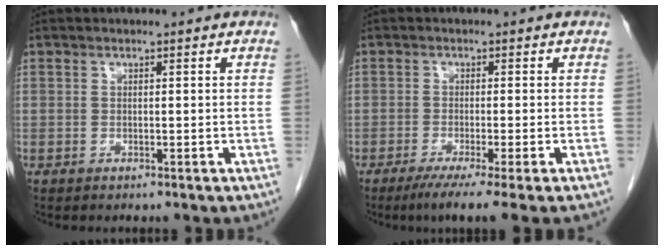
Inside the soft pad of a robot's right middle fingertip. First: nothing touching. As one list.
[{"total": 7.4, "force": [-5.4, -1.1, 5.0], "torque": [-0.065, -0.021, -0.084]}]